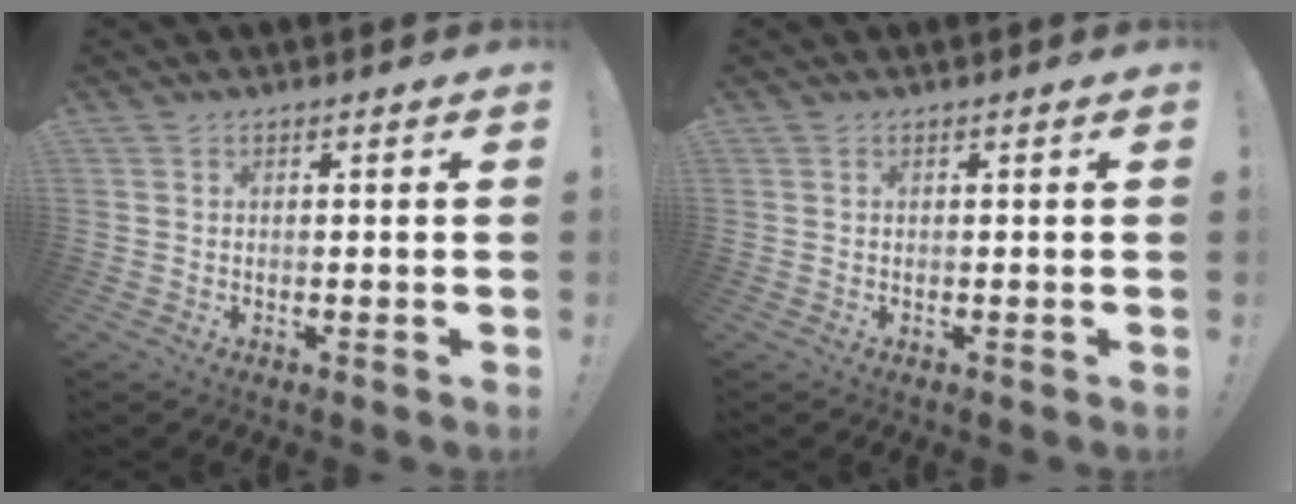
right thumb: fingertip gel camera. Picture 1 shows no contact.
{"total": 0.0}